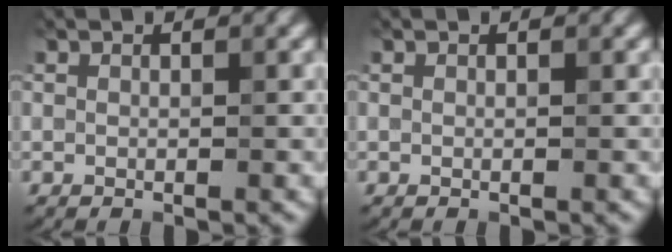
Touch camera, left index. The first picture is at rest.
{"total": 0.0}